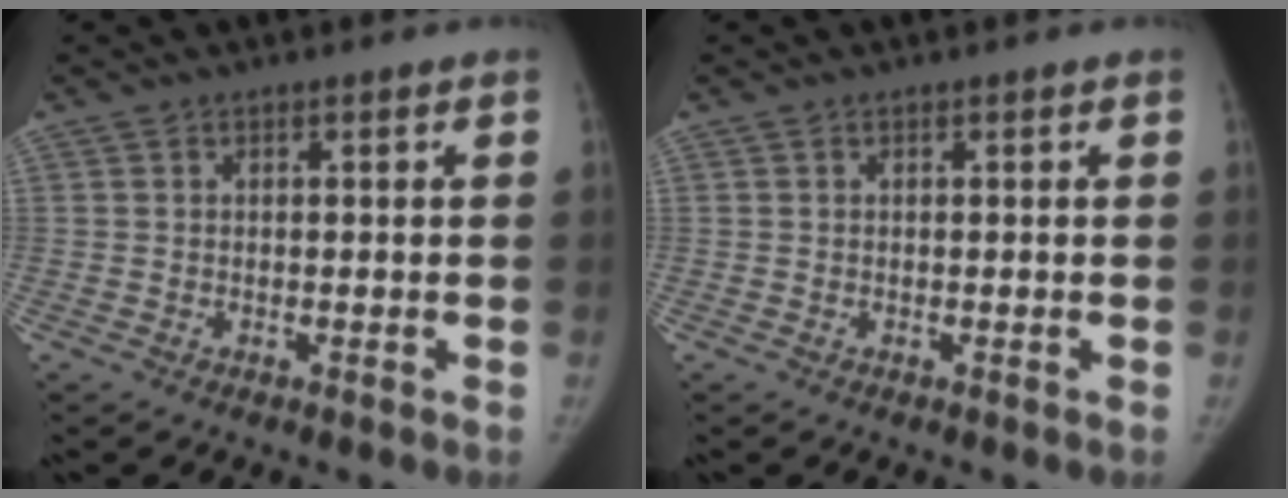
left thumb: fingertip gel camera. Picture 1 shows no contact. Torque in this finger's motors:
{"motor_torque": [0.07, -0.01, 0.22, -0.19, 0.03]}